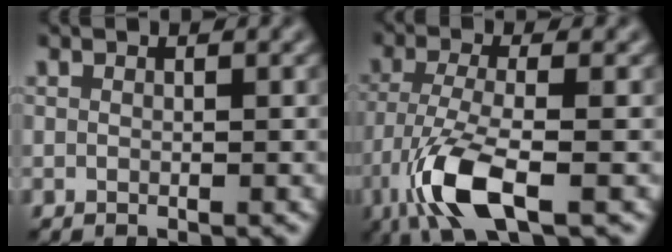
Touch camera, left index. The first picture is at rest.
{"total": 6.7, "force": [-3.7, 1.8, 5.3], "torque": [-0.118, -0.011, -0.082]}